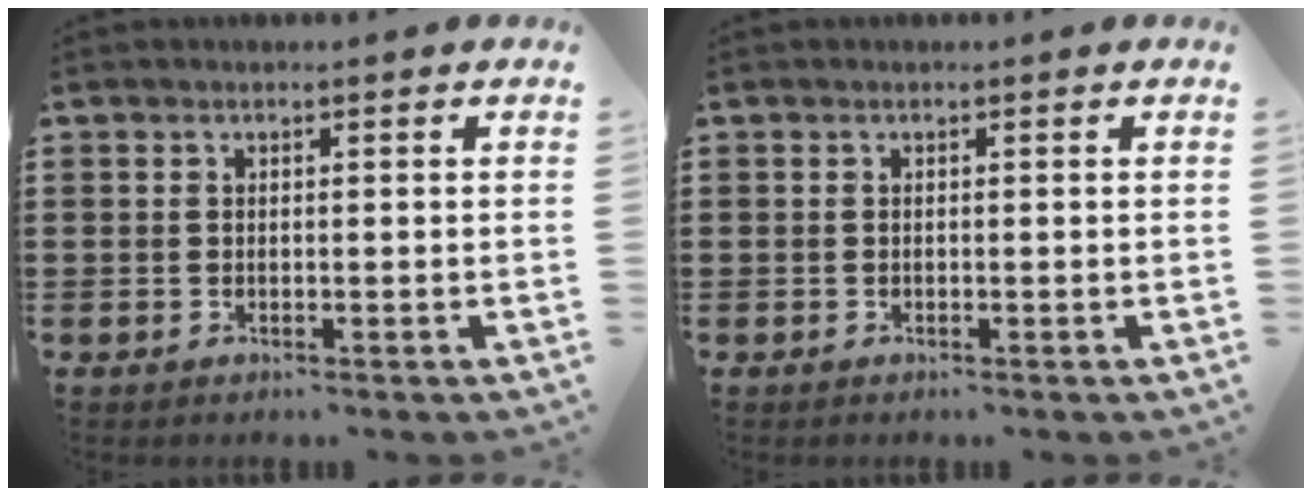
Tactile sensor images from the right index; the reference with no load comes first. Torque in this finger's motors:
{"motor_torque": [-0.07, 0.06, 0.00, 0.01]}